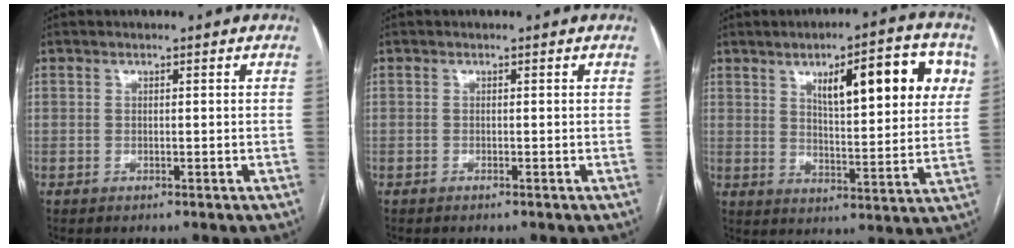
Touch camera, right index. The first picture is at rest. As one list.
[{"total": 0.0}, {"total": 15.4, "force": [6.2, 3.8, 13.6], "torque": [-0.183, 0.015, 0.089]}]